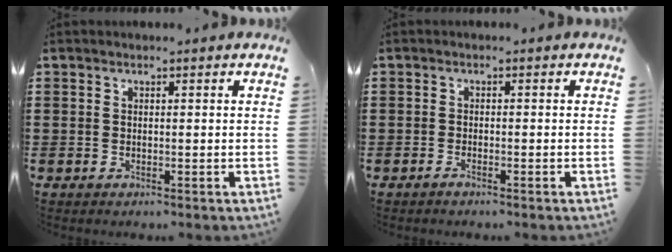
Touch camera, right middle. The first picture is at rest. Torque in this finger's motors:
{"motor_torque": [0.88, 1.08, -0.03, -0.01]}